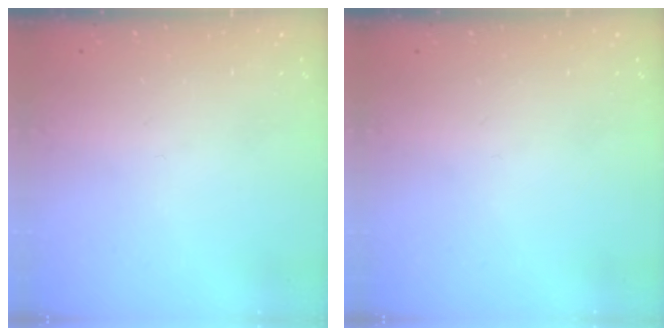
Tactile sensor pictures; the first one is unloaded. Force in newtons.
{"total": 0.0}